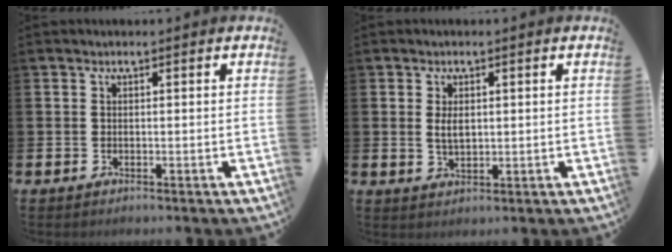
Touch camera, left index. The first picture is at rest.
{"total": 2.4, "force": [0.6, 1.2, 1.9], "torque": [-0.020, -0.002, 0.005]}